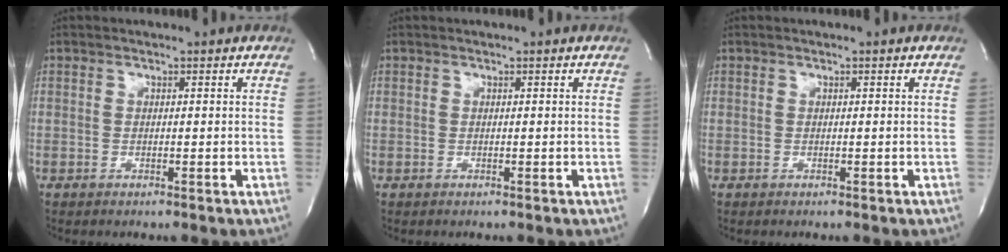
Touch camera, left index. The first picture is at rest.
{"total": 0.0}
{"total": 0.0}